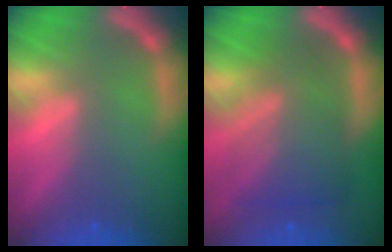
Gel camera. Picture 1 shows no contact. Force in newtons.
{"total": 8.1}